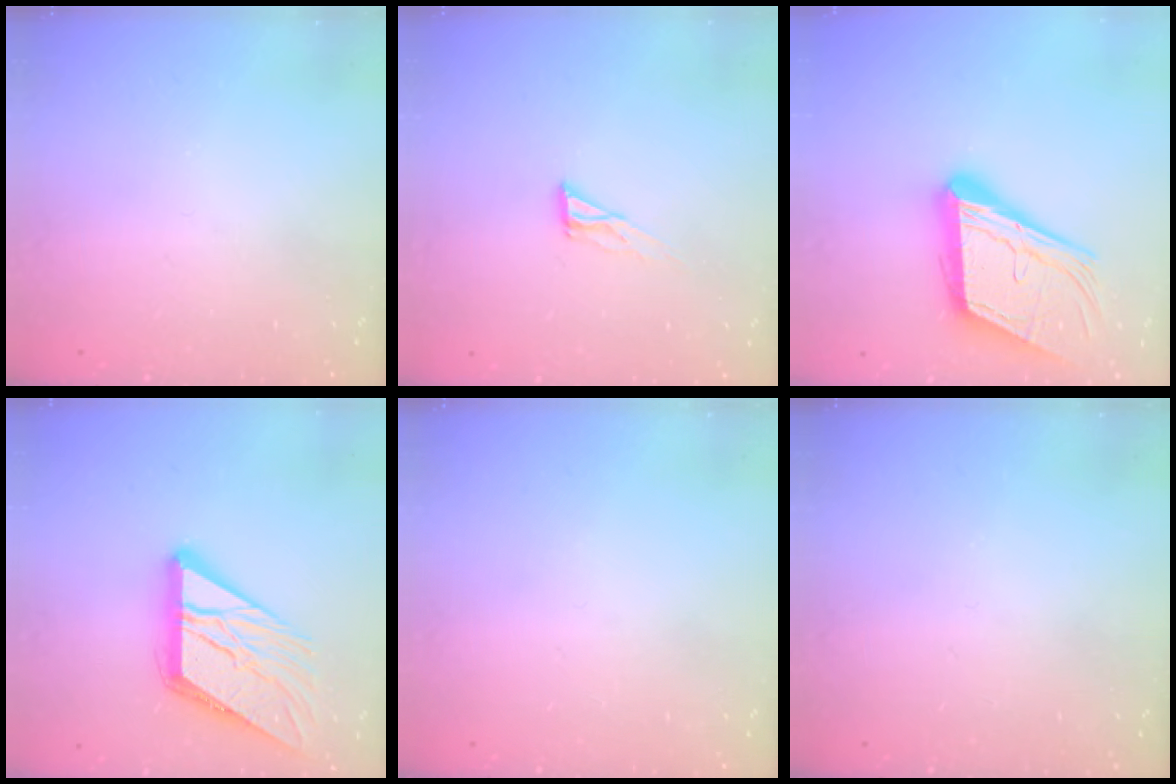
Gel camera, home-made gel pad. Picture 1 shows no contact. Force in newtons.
{"total": 6.5, "press": 6.5, "slide": 0.4}
{"total": 20.7, "press": 20.5, "slide": 3.2}
{"total": 16.2, "press": 16.1, "slide": 1.8}
{"total": 0.0}
{"total": 0.0}